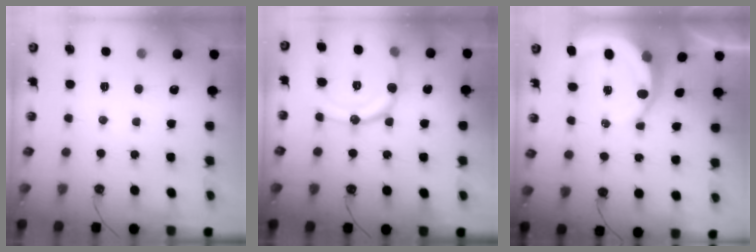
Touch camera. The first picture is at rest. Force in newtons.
{"total": 15.7, "press": 15.6, "slide": 1.5}
{"total": 7.7, "press": 7.6, "slide": 1.0}